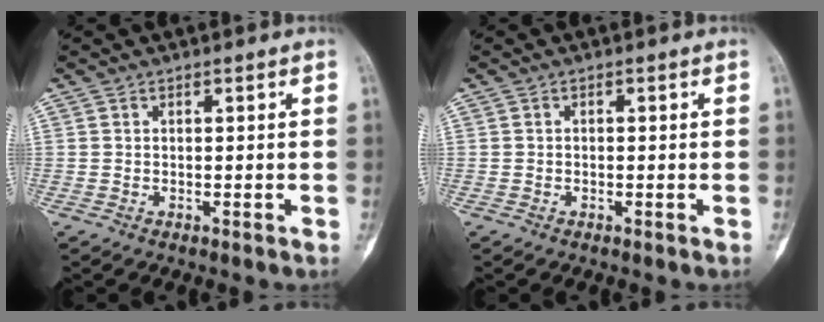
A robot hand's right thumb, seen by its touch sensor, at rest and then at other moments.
{"total": 0.0}